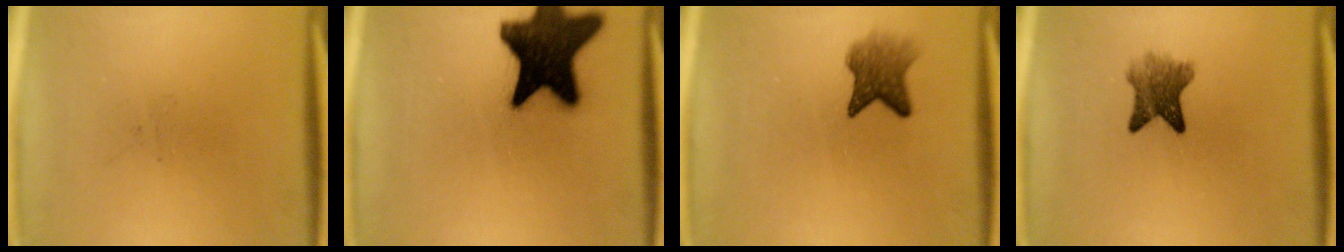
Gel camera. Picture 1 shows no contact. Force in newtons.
{"total": 19.4}
{"total": 4.7}
{"total": 5.2}